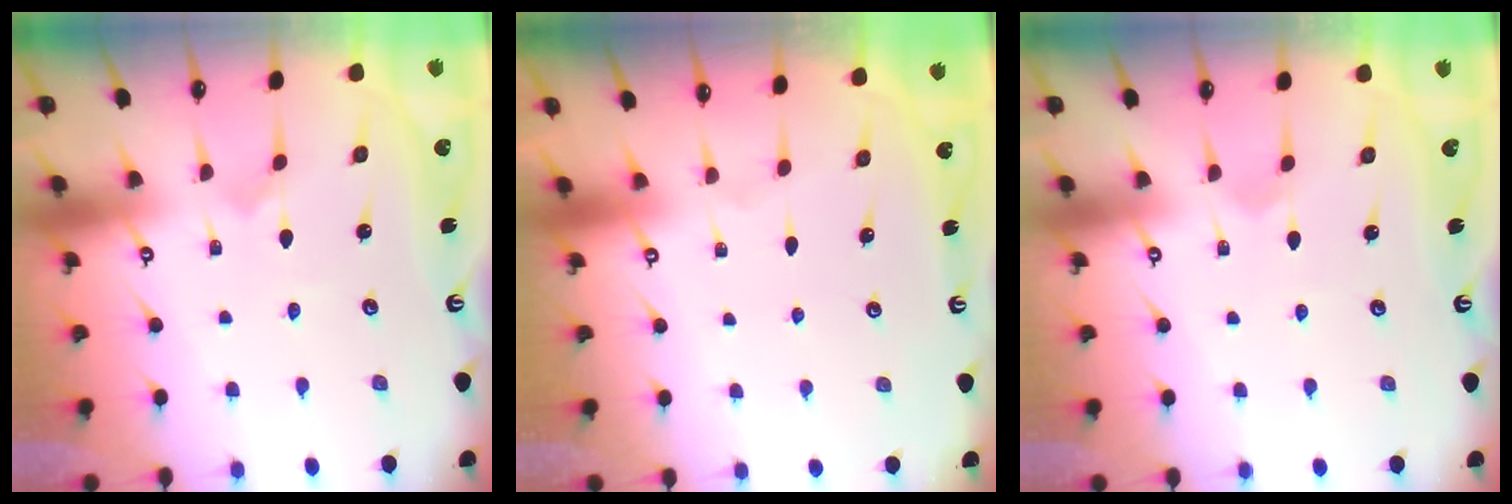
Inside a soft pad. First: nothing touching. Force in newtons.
{"total": 0.0}
{"total": 1.6, "press": 1.6, "slide": 0.1}